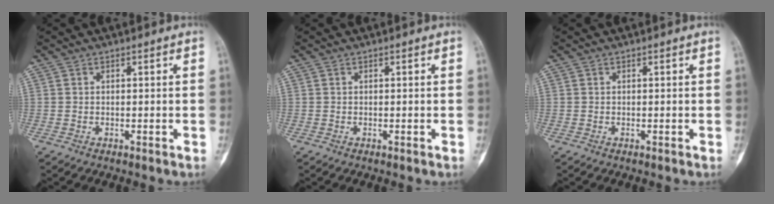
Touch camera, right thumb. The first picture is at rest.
{"total": 0.0}
{"total": 0.0}